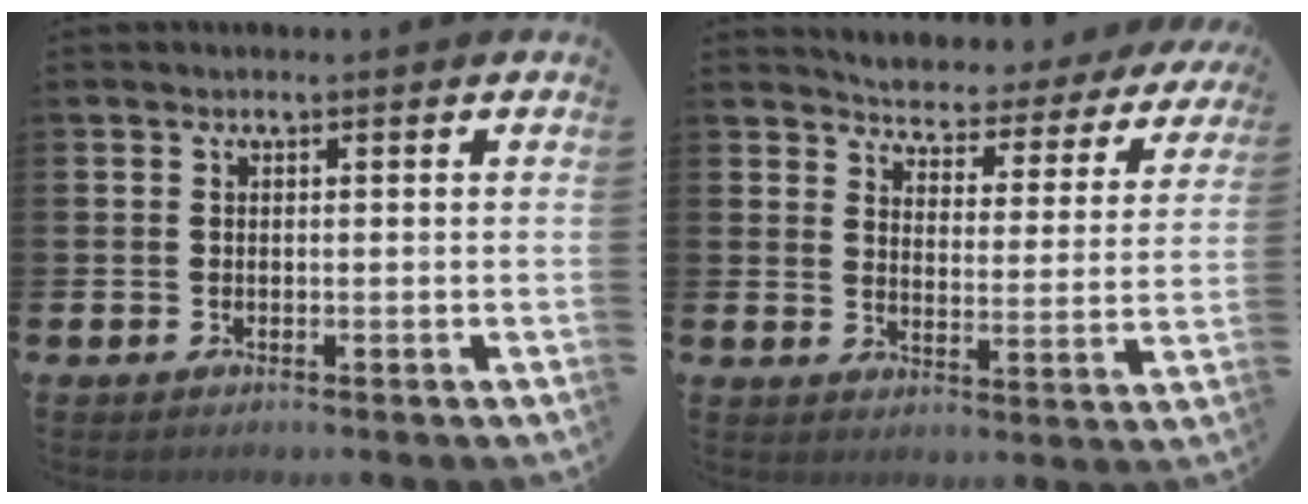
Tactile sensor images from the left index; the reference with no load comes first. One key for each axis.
{"total": 3.9, "fx": 3.9, "fy": 0.7, "fz": 0.2, "tx": -0.034, "ty": -0.038, "tz": 0.060}